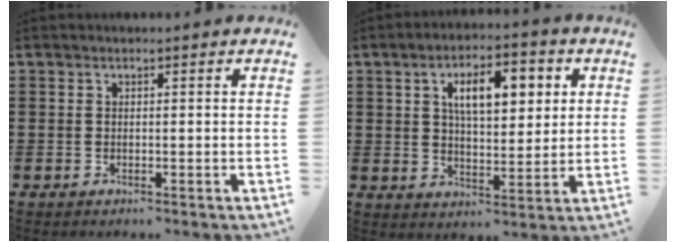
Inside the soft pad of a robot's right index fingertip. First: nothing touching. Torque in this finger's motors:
{"motor_torque": [1.04, 0.25, 0.82, 0.19]}